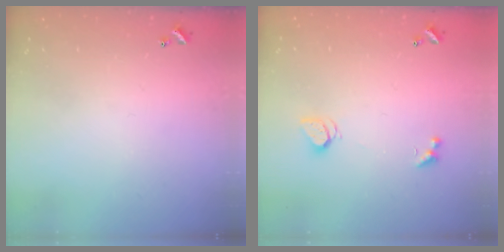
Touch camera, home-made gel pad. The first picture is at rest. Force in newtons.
{"total": 2.0, "press": 2.0, "slide": 0.3}